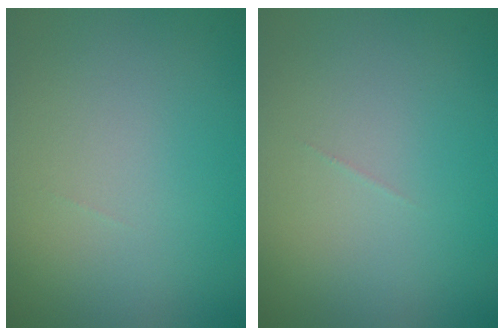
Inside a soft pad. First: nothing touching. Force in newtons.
{"total": 0.0}